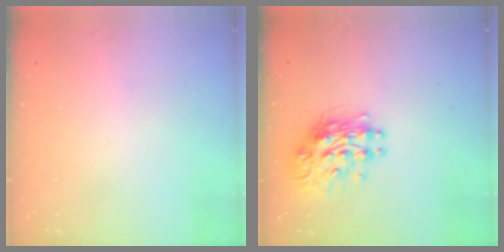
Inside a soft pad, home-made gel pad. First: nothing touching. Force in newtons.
{"total": 11.5, "press": 11.4, "slide": 0.9}